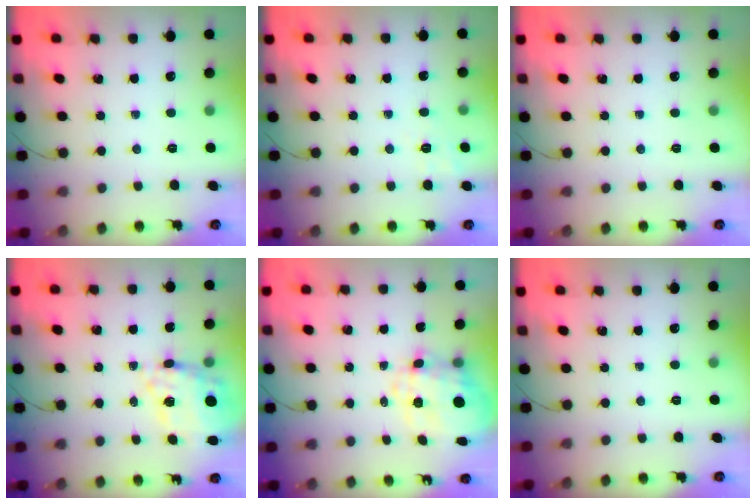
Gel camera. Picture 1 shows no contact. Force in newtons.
{"total": 1.8, "press": 0.4, "slide": 1.8}
{"total": 0.0}
{"total": 11.6, "press": 10.9, "slide": 4.1}
{"total": 11.2, "press": 11.0, "slide": 1.9}
{"total": 0.0}